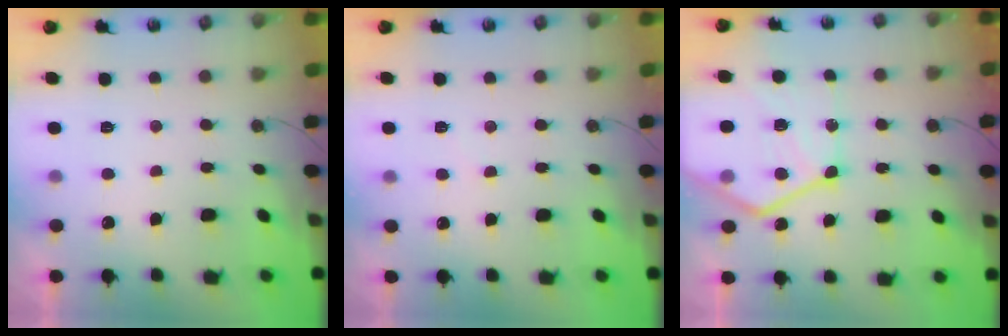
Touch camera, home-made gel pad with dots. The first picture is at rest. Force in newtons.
{"total": 2.2, "press": 2.2, "slide": 0.3}
{"total": 19.7, "press": 19.6, "slide": 2.1}